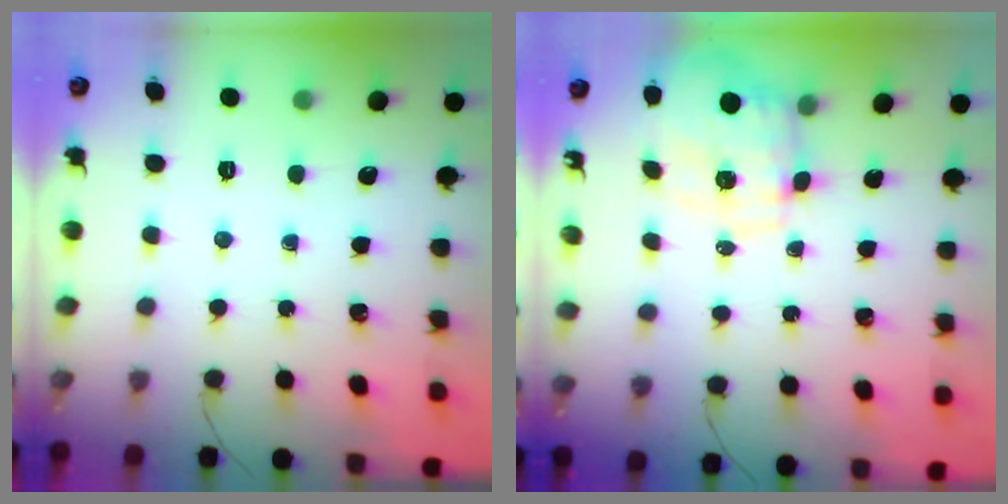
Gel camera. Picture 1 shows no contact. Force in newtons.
{"total": 3.9, "press": 3.6, "slide": 1.6}